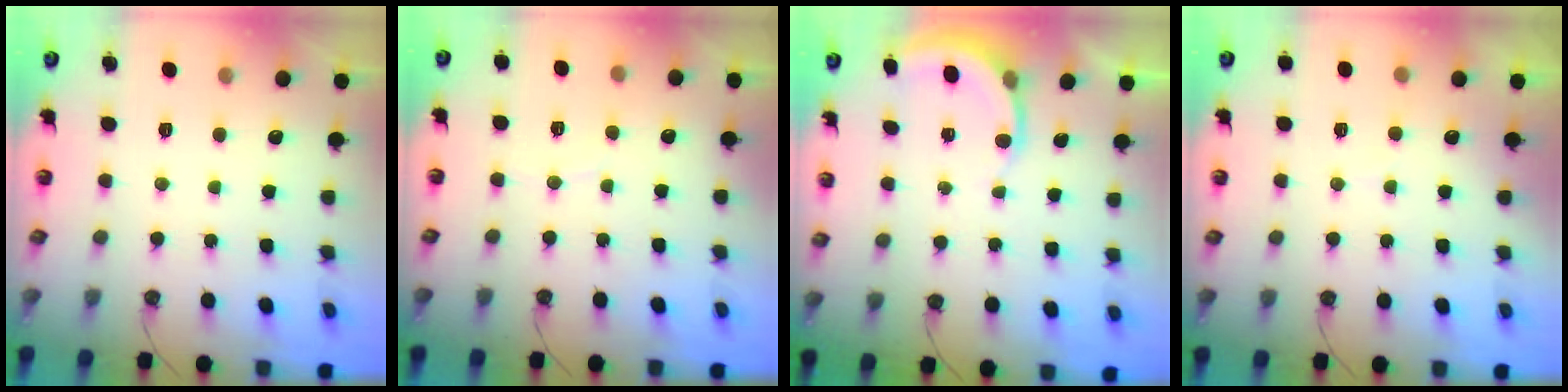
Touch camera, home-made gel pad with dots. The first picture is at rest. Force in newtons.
{"total": 3.6, "press": 3.6, "slide": 0.5}
{"total": 4.5, "press": 4.5, "slide": 0.3}
{"total": 5.8, "press": 5.7, "slide": 0.6}